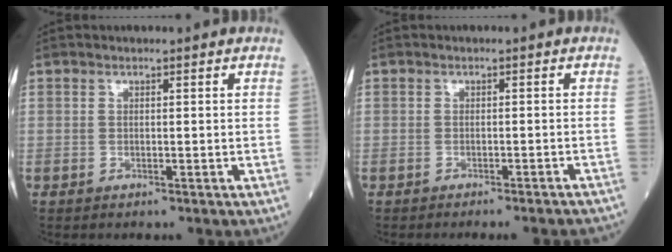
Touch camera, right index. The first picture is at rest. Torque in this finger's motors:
{"motor_torque": [0.97, -1.17, 0.15, 0.03]}